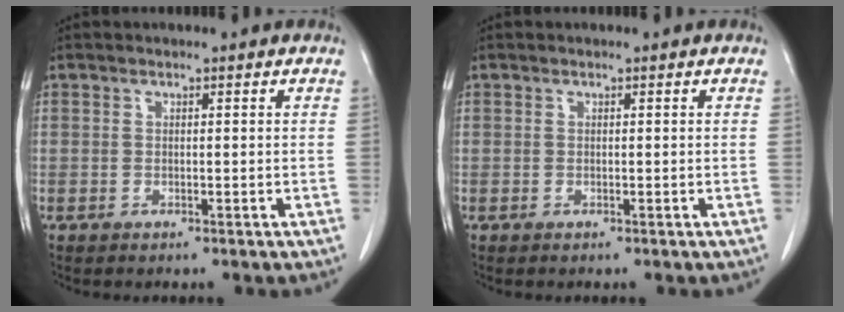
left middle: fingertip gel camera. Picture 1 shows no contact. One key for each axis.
{"total": 0.0}